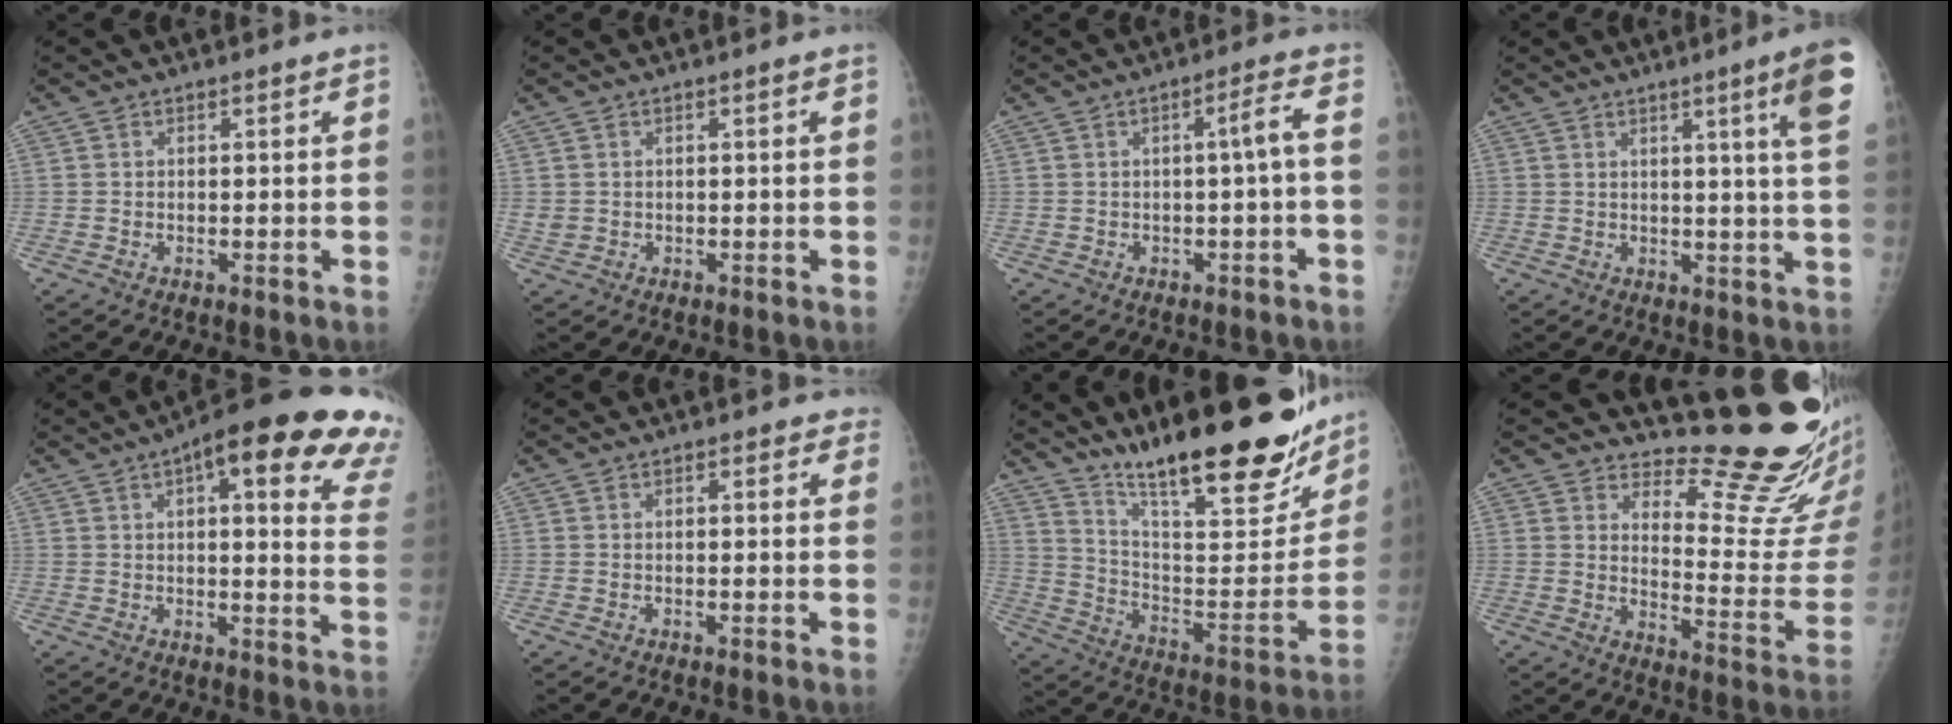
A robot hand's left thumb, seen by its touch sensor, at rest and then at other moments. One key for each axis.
{"total": 1.2, "fx": 0.4, "fy": 1.0, "fz": 0.5, "tx": -0.005, "ty": 0.001, "tz": 0.010}
{"total": 2.8, "fx": -0.5, "fy": -0.2, "fz": 2.7, "tx": -0.047, "ty": 0.019, "tz": -0.006}
{"total": 9.4, "fx": 4.5, "fy": -0.6, "fz": 8.2, "tx": -0.107, "ty": -0.025, "tz": 0.050}
{"total": 23.1, "fx": 13.3, "fy": 6.2, "fz": 17.8, "tx": -0.193, "ty": -0.017, "tz": 0.142}
{"total": 1.9, "fx": 1.3, "fy": 1.1, "fz": 0.9, "tx": 0.015, "ty": 0.000, "tz": 0.006}
{"total": 27.8, "fx": 20.2, "fy": 6.6, "fz": 17.9, "tx": -0.238, "ty": -0.086, "tz": 0.312}
{"total": 16.5, "fx": 15.1, "fy": 2.7, "fz": 6.0, "tx": -0.044, "ty": -0.180, "tz": 0.193}